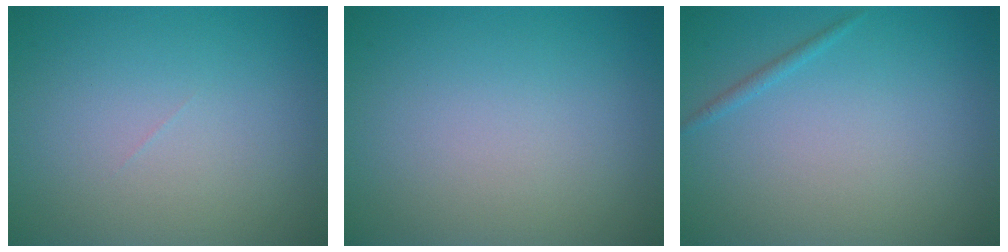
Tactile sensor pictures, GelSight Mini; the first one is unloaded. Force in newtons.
{"total": 0.0}
{"total": 0.6, "press": 0.6, "slide": 0.1}